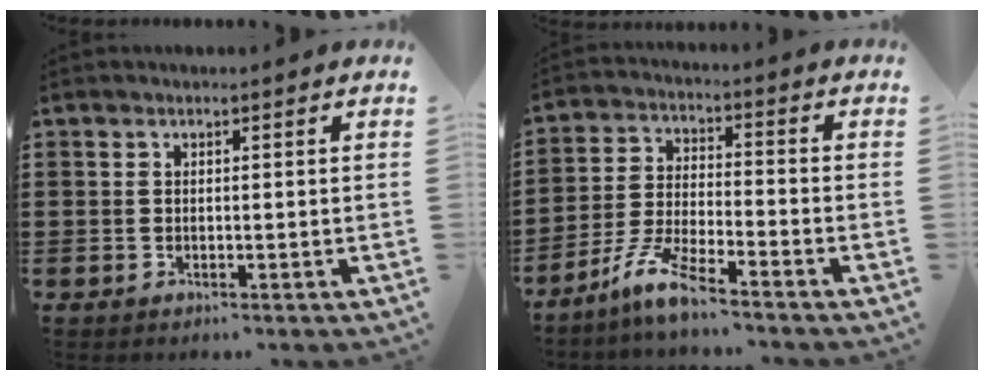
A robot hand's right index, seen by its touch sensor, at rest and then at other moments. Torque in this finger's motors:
{"motor_torque": [-1.05, 1.09, 0.43, 0.13]}